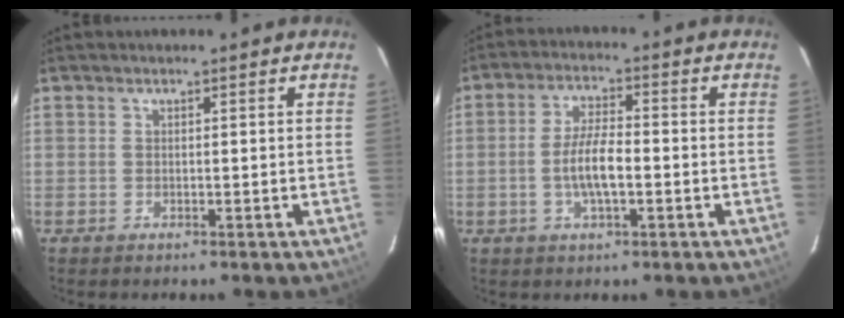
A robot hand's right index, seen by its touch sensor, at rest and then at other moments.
{"total": 6.5, "force": [-1.6, 2.0, 5.9], "torque": [-0.117, 0.002, -0.030]}